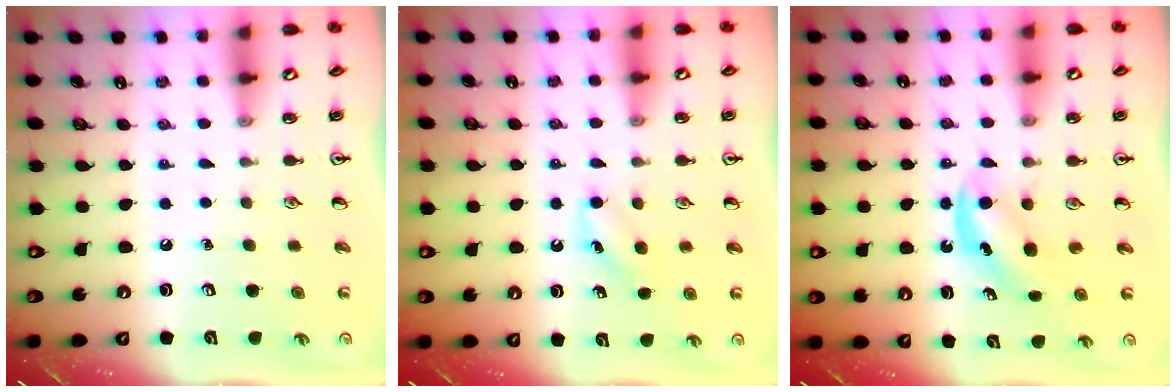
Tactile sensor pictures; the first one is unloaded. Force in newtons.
{"total": 4.1, "press": 3.9, "slide": 1.3}
{"total": 4.8, "press": 4.7, "slide": 0.8}